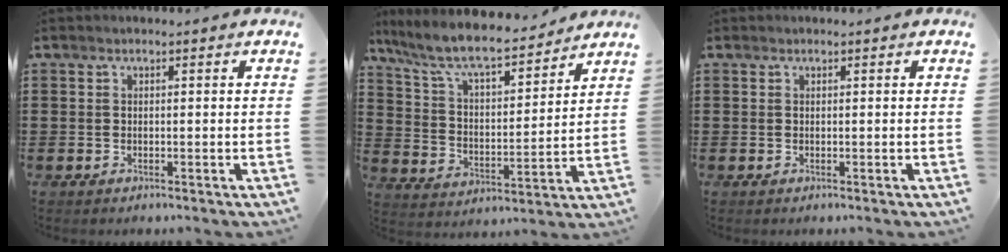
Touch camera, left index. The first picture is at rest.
{"total": 9.1, "force": [8.0, 1.2, 4.1], "torque": [-0.112, -0.047, 0.135]}
{"total": 0.0}